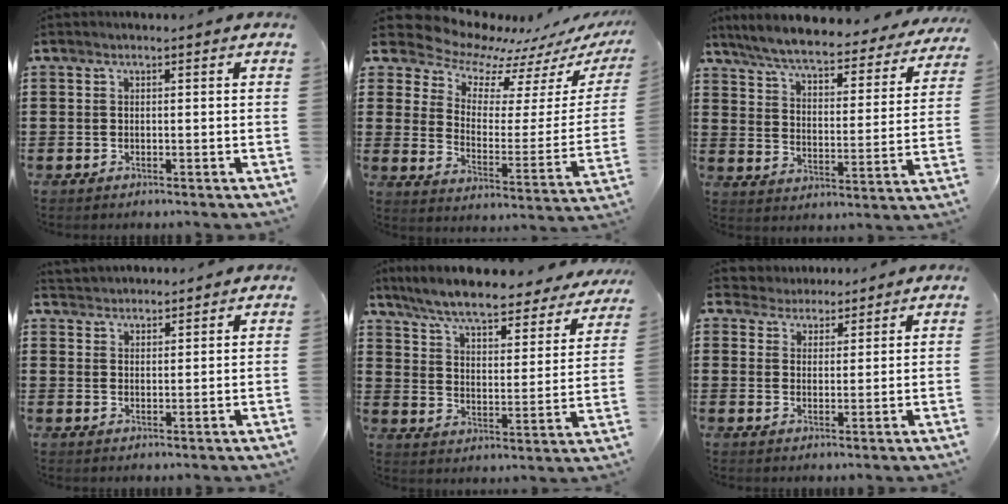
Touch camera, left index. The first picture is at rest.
{"total": 8.5, "force": [8.0, 2.5, 1.6], "torque": [-0.066, -0.070, 0.136]}
{"total": 6.4, "force": [5.8, 0.5, 2.7], "torque": [-0.079, -0.037, 0.098]}
{"total": 2.3, "force": [2.3, 0.3, -0.5], "torque": [0.002, -0.003, 0.045]}
{"total": 7.4, "force": [6.6, 0.5, 3.4], "torque": [-0.095, -0.043, 0.110]}
{"total": 3.5, "force": [3.1, 1.7, -0.2], "torque": [-0.014, 0.001, 0.057]}